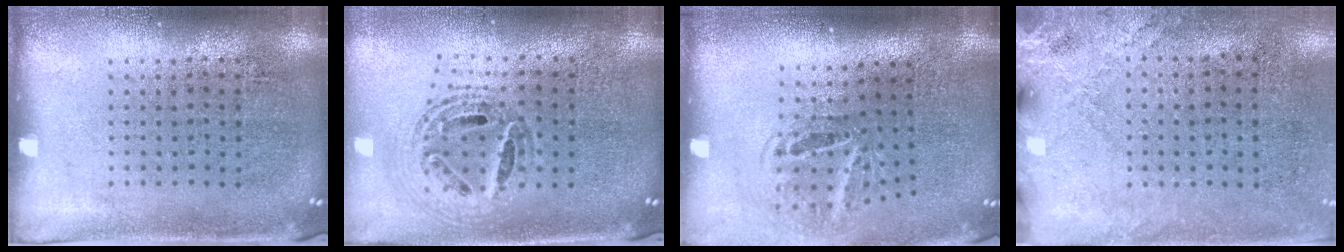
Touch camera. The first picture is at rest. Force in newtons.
{"total": 1.0, "press": 1.0, "slide": 0.2}
{"total": 1.8, "press": 1.2, "slide": 1.4}
{"total": 2.5, "press": 2.1, "slide": 1.4}